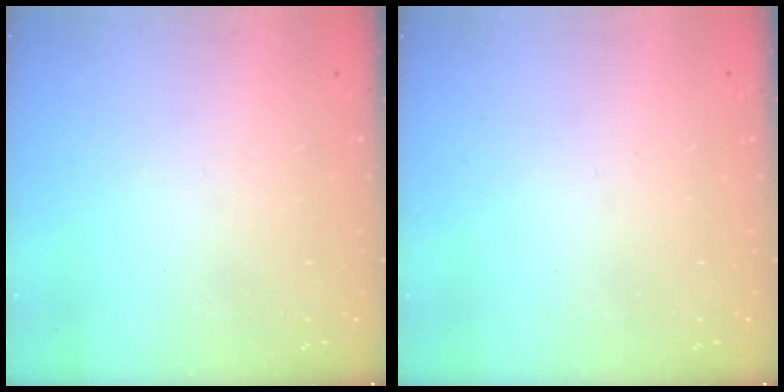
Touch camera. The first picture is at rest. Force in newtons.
{"total": 0.0}